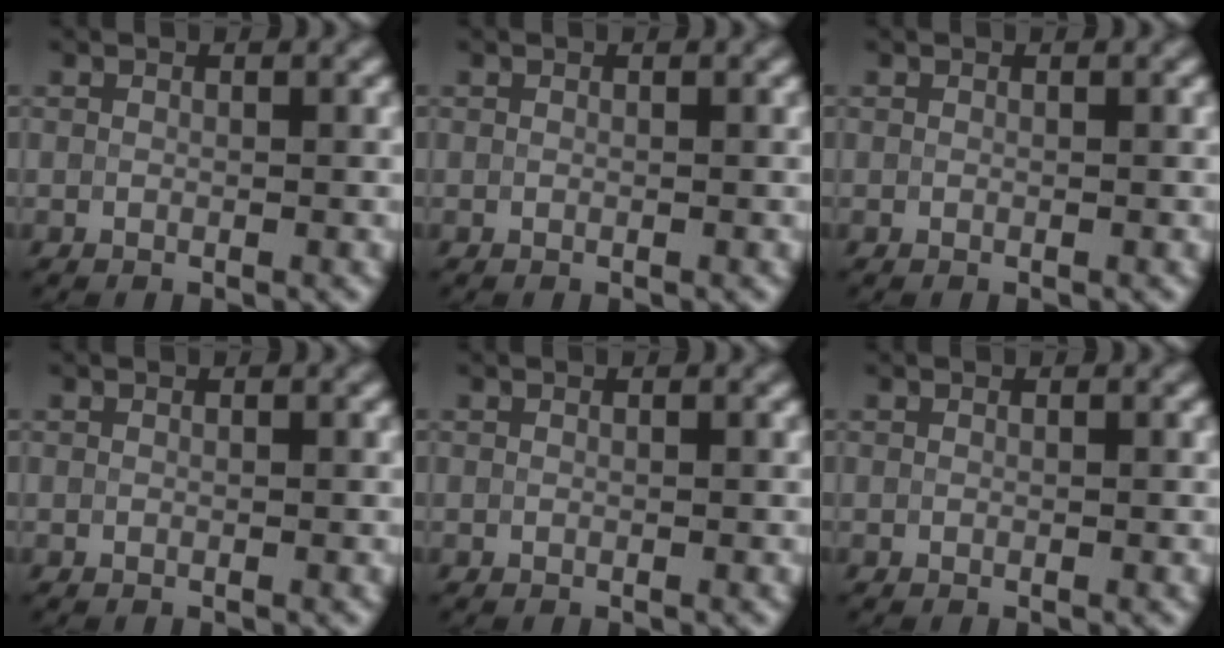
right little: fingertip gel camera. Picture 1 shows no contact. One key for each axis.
{"total": 0.0}
{"total": 0.0}
{"total": 0.0}
{"total": 0.0}
{"total": 0.0}